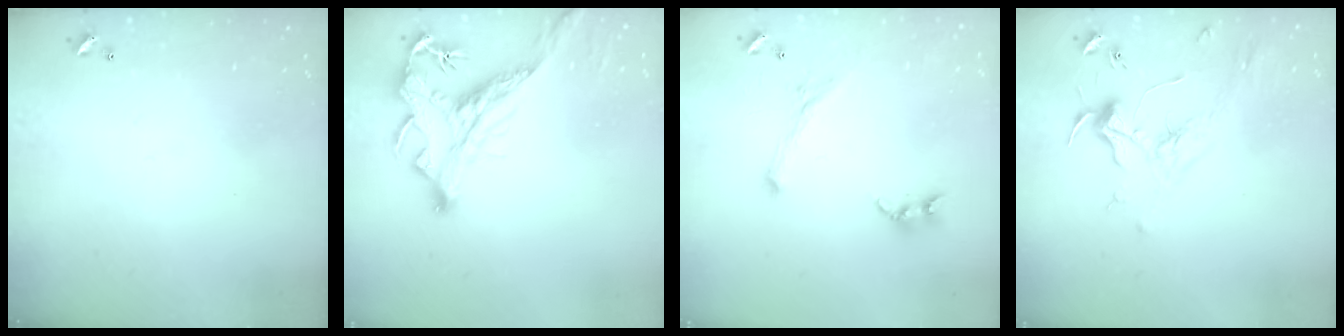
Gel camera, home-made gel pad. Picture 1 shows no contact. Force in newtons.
{"total": 2.9, "press": 2.5, "slide": 1.4}
{"total": 1.6, "press": 1.5, "slide": 0.4}
{"total": 1.9, "press": 1.7, "slide": 0.8}